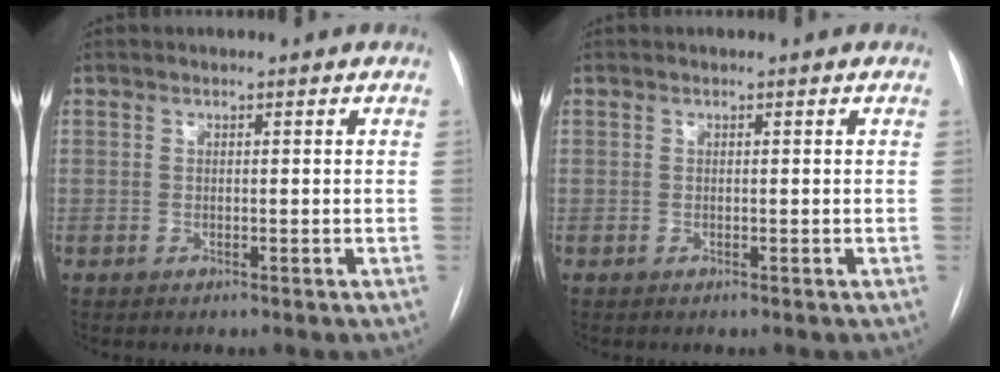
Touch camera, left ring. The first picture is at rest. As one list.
[{"total": 0.0}]